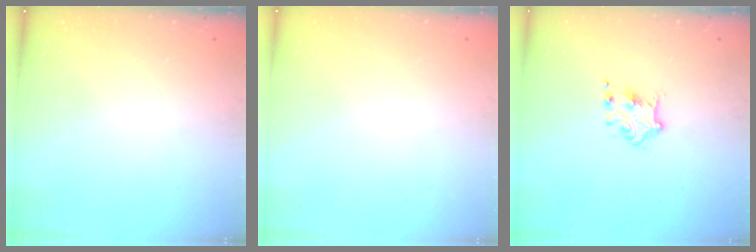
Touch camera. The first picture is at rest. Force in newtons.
{"total": 0.0}
{"total": 5.5, "press": 5.4, "slide": 1.0}